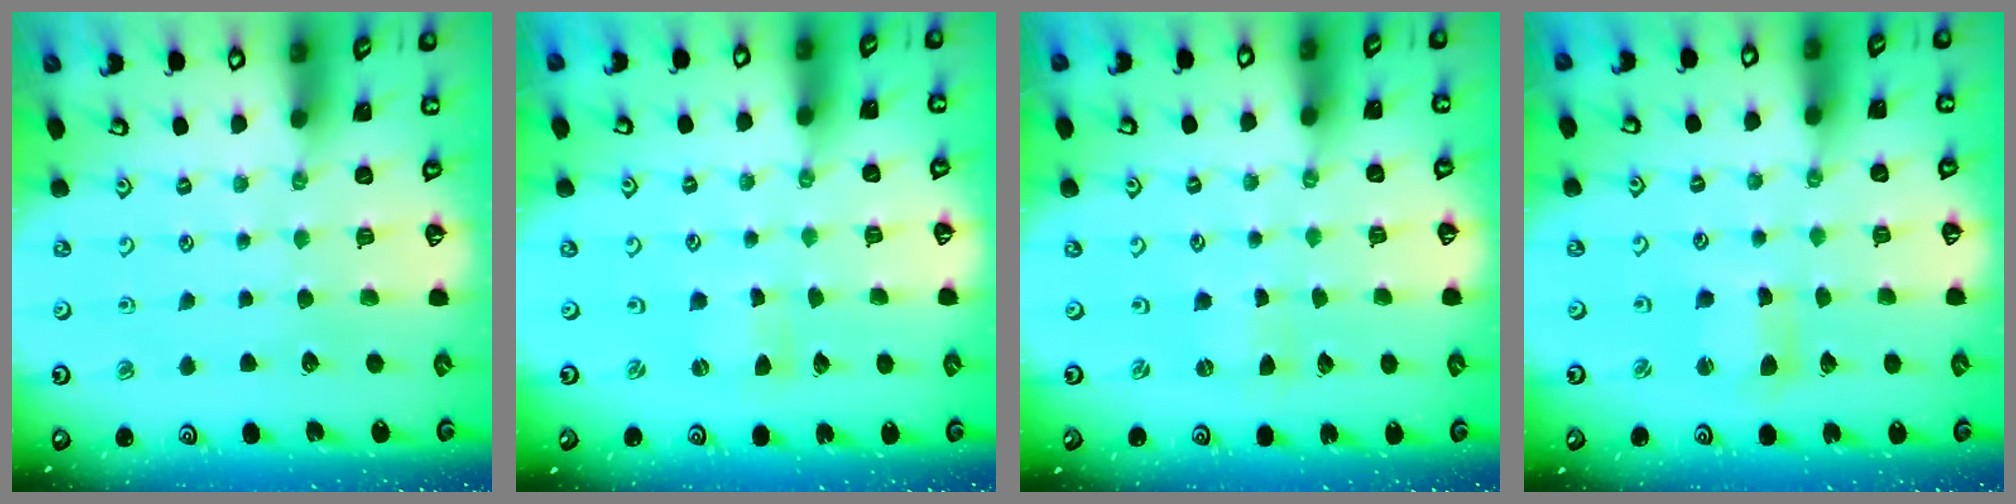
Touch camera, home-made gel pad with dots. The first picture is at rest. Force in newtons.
{"total": 0.0}
{"total": 0.0}
{"total": 3.8, "press": 3.7, "slide": 0.5}